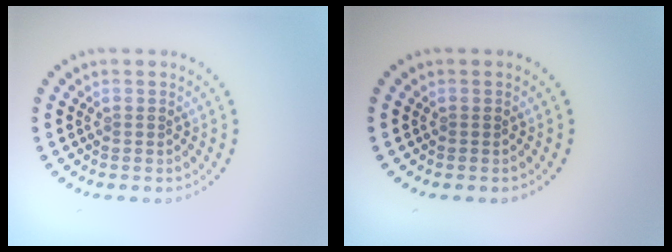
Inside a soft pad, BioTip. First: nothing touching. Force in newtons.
{"total": 0.0}